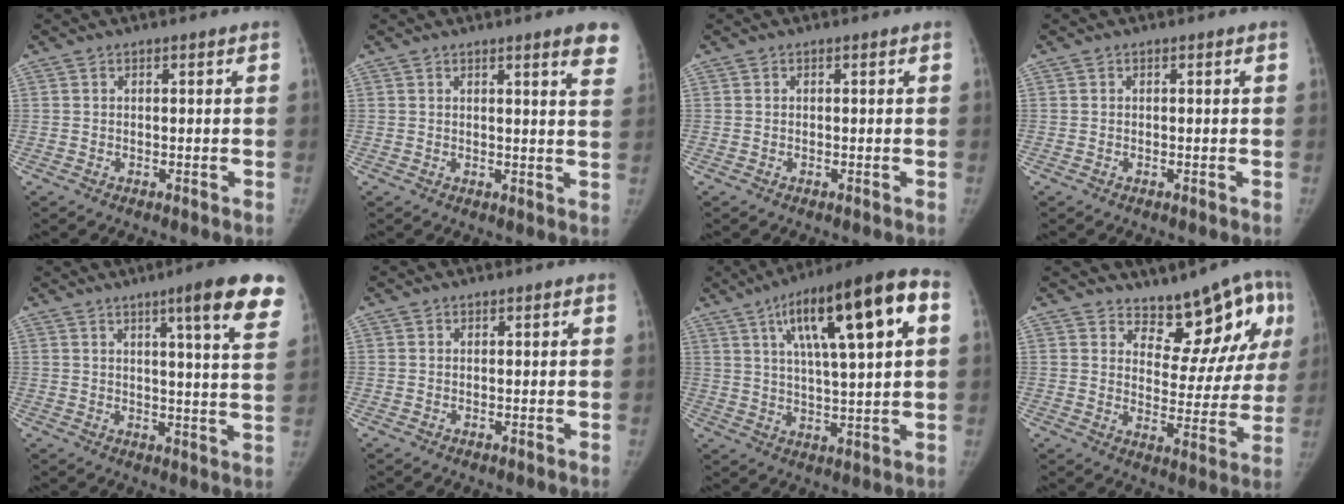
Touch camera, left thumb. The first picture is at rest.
{"total": 7.1, "force": [5.0, 0.6, 5.0], "torque": [-0.044, -0.020, 0.045]}
{"total": 0.0}
{"total": 0.0}
{"total": 13.6, "force": [8.3, 1.4, 10.7], "torque": [-0.121, -0.039, 0.094]}
{"total": 0.0}
{"total": 20.2, "force": [7.3, 4.9, 18.2], "torque": [-0.275, 0.012, 0.112]}
{"total": 12.4, "force": [8.2, 5.9, 7.3], "torque": [-0.040, -0.052, 0.115]}